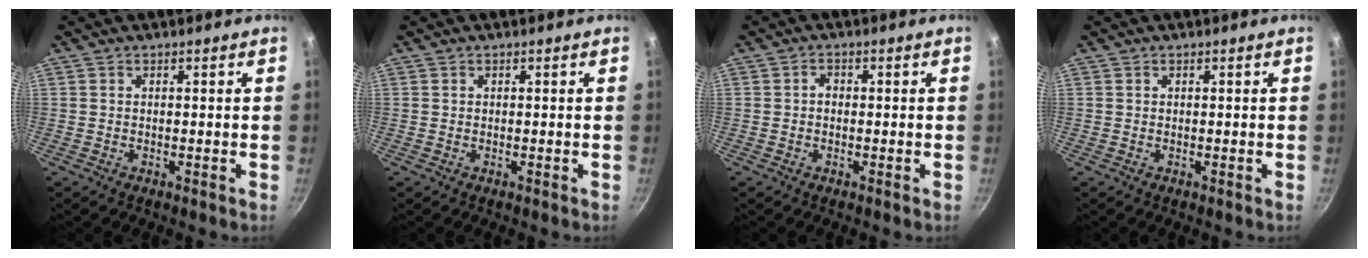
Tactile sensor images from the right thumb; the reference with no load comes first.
{"total": 0.0}
{"total": 1.5, "force": [-0.1, 1.2, 0.9], "torque": [-0.013, 0.006, -0.006]}
{"total": 0.0}